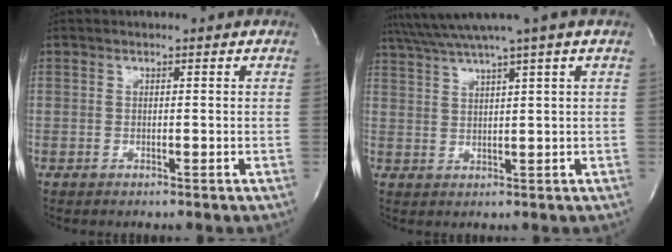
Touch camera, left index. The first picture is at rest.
{"total": 7.0, "force": [5.4, -2.2, 3.8], "torque": [-0.067, 0.016, 0.091]}